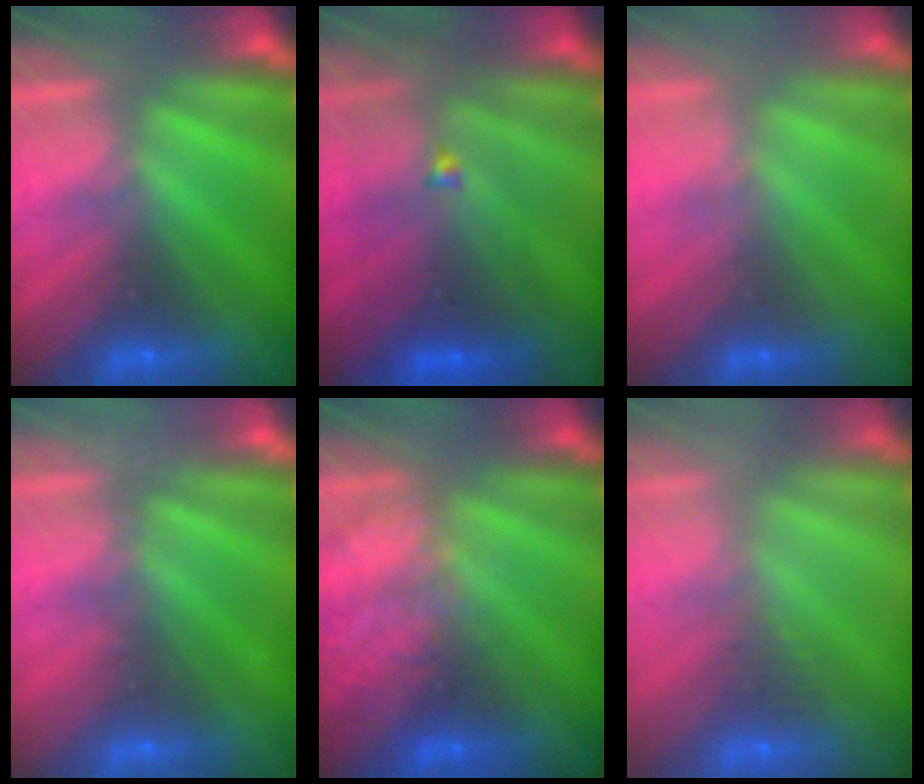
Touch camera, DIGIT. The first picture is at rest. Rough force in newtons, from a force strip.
{"total": 4.5}
{"total": 2.4}
{"total": 2.1}
{"total": 2.0}
{"total": 2.6}